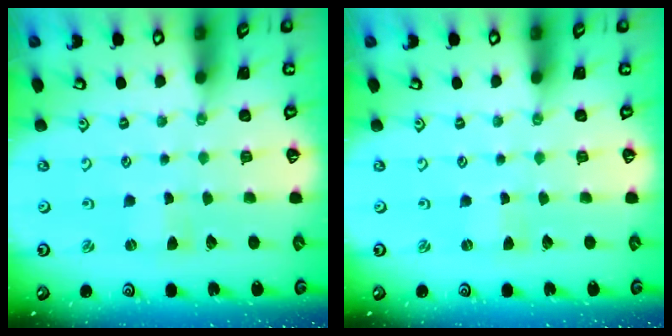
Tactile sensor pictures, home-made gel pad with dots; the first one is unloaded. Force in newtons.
{"total": 0.0}